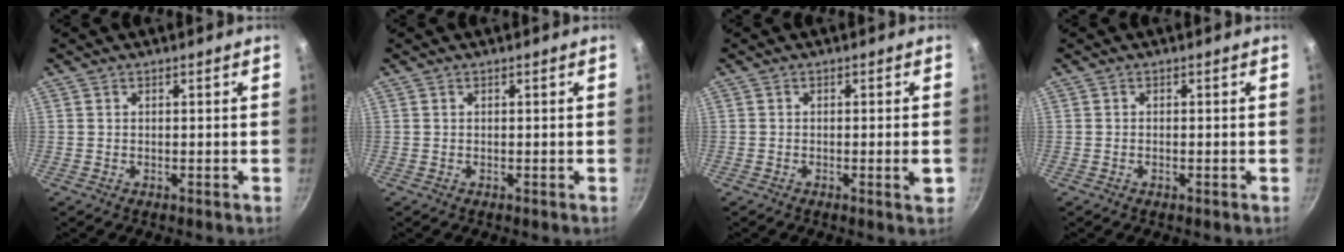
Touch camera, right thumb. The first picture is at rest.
{"total": 0.0}
{"total": 2.5, "force": [-0.6, 0.3, 2.4], "torque": [-0.039, 0.003, -0.009]}
{"total": 0.5, "force": [-0.3, 0.2, 0.4], "torque": [-0.009, 0.004, -0.007]}